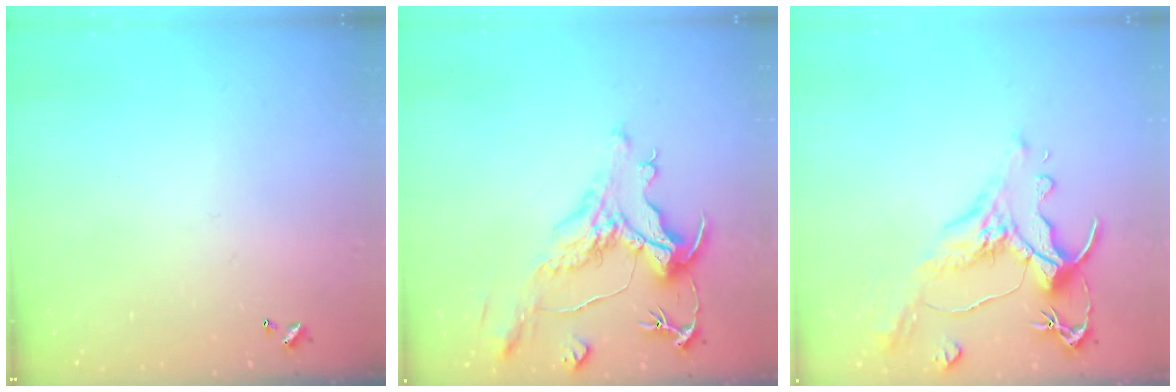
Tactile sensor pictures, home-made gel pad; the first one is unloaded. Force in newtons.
{"total": 1.9, "press": 0.8, "slide": 1.8}
{"total": 1.6, "press": 0.4, "slide": 1.6}